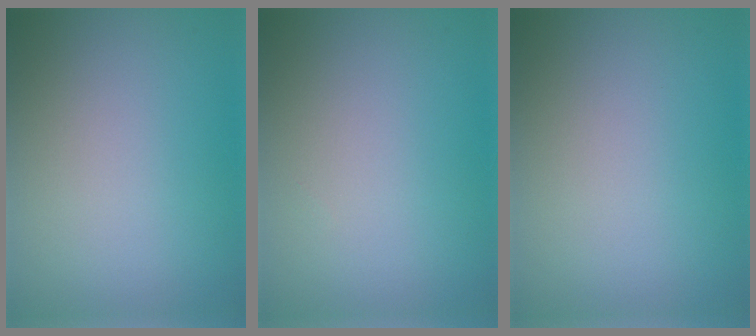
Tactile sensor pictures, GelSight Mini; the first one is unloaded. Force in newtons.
{"total": 0.0}
{"total": 0.0}